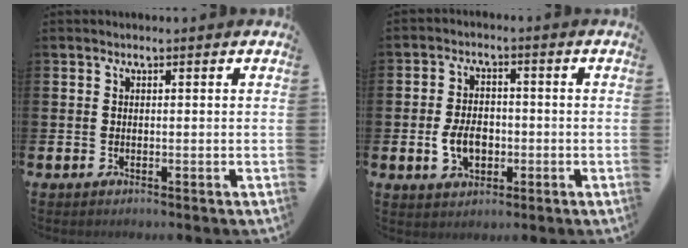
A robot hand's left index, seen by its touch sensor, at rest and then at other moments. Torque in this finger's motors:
{"motor_torque": [0.32, -0.01, 0.23, 0.11]}